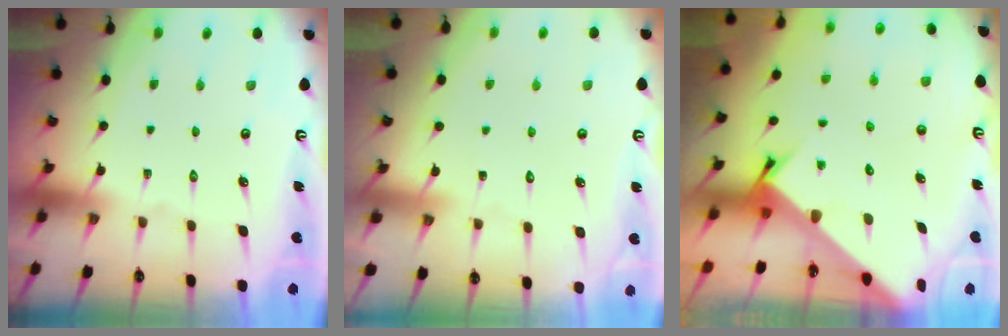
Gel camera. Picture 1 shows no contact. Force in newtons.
{"total": 3.9, "press": 3.9, "slide": 0.3}
{"total": 3.0, "press": 3.0, "slide": 0.1}